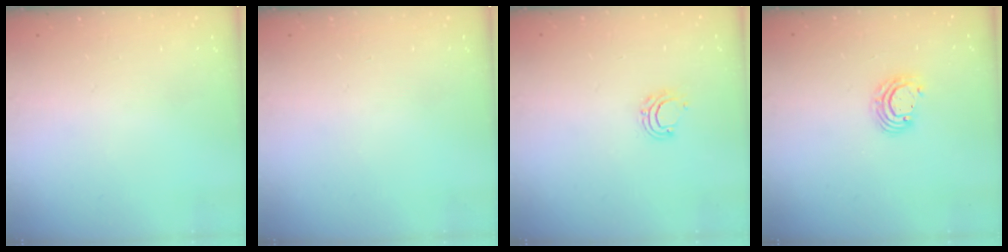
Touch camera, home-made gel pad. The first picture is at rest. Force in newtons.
{"total": 0.0}
{"total": 6.1, "press": 6.0, "slide": 1.1}
{"total": 5.1, "press": 5.1, "slide": 0.4}